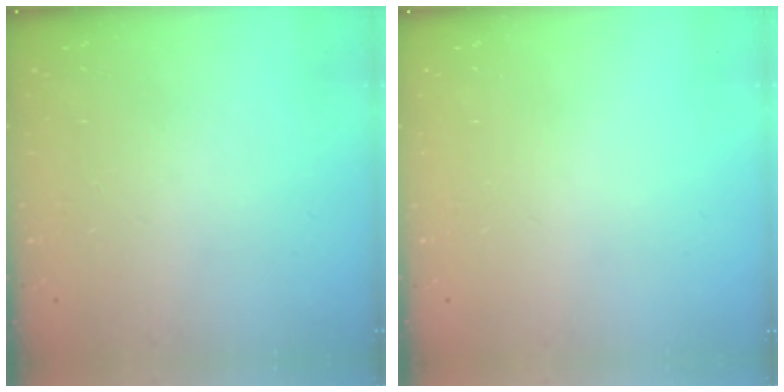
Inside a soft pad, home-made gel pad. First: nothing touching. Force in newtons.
{"total": 0.0}